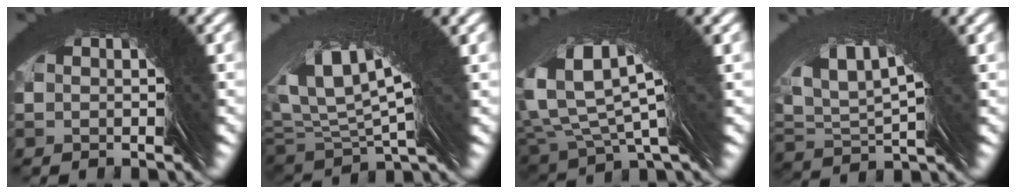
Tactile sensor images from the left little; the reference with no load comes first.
{"total": 5.7, "force": [3.8, -2.1, 3.7], "torque": [-0.058, 0.042, 0.062]}
{"total": 5.5, "force": [4.1, -0.4, 3.7], "torque": [-0.069, 0.049, 0.057]}
{"total": 4.2, "force": [3.2, -2.3, 1.5], "torque": [-0.020, 0.032, 0.050]}